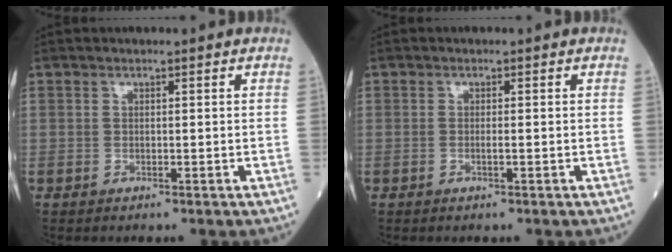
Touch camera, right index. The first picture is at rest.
{"total": 0.7, "force": [-0.3, -0.1, 0.7], "torque": [-0.016, 0.000, -0.004]}